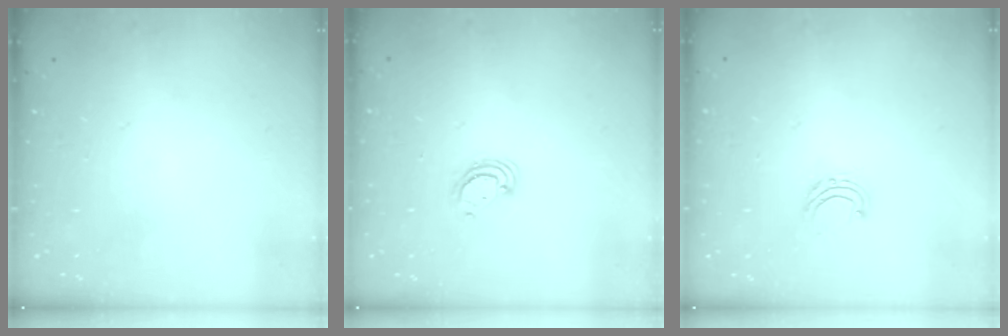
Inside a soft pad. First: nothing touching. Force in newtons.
{"total": 3.8, "press": 3.8, "slide": 0.1}
{"total": 5.9, "press": 5.9, "slide": 0.5}